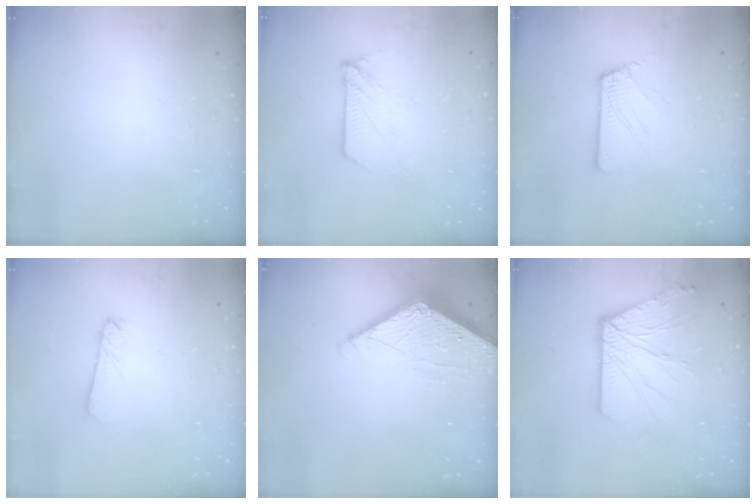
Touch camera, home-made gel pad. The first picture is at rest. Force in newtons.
{"total": 7.4, "press": 7.4, "slide": 0.5}
{"total": 2.5, "press": 2.5, "slide": 0.3}
{"total": 2.2, "press": 2.2, "slide": 0.1}
{"total": 7.2, "press": 7.2, "slide": 0.3}
{"total": 12.4, "press": 12.4, "slide": 0.5}